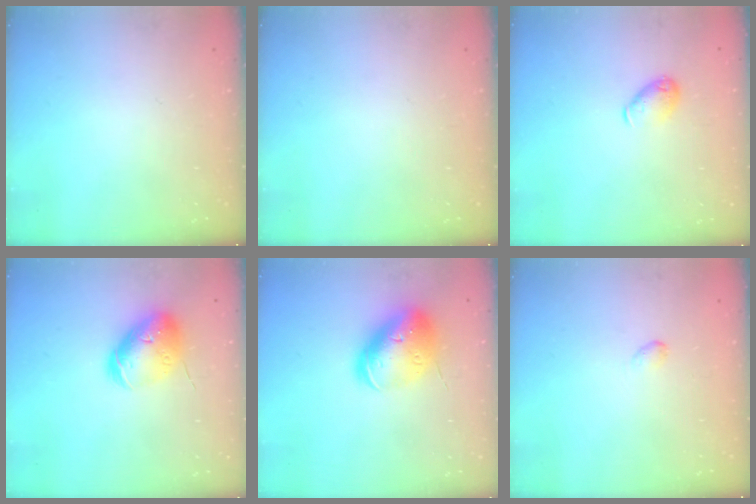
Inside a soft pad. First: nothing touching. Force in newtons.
{"total": 0.0}
{"total": 6.9, "press": 6.8, "slide": 1.1}
{"total": 12.6, "press": 12.5, "slide": 1.3}
{"total": 18.0, "press": 17.7, "slide": 2.9}
{"total": 2.7, "press": 2.6, "slide": 0.5}